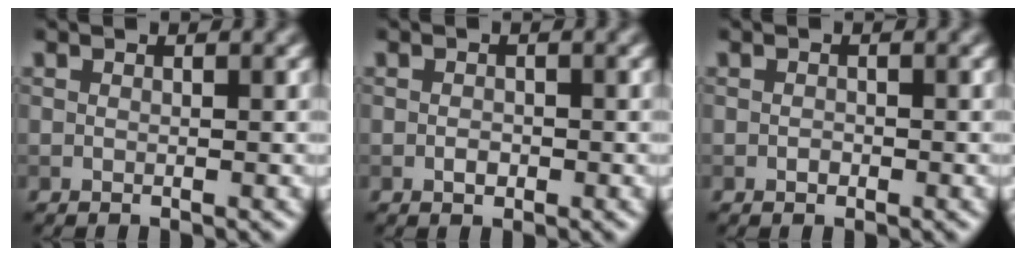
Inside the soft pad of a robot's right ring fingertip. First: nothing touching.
{"total": 1.0, "force": [-0.4, 0.6, 0.6], "torque": [-0.010, -0.001, -0.008]}
{"total": 0.6, "force": [-0.3, 0.4, 0.3], "torque": [-0.004, -0.001, -0.005]}